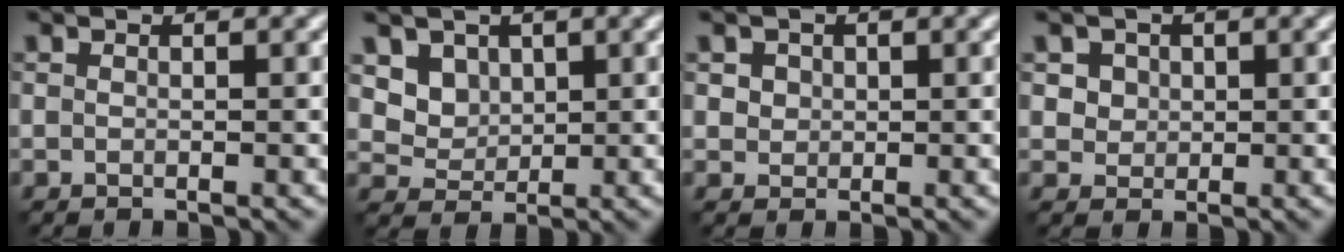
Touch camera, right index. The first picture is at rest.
{"total": 4.6, "force": [2.4, 3.5, 1.8], "torque": [-0.048, -0.013, 0.056]}
{"total": 1.9, "force": [0.9, 1.6, 0.7], "torque": [-0.018, 0.002, 0.027]}
{"total": 3.1, "force": [1.5, 2.5, 1.2], "torque": [-0.030, 0.005, 0.031]}